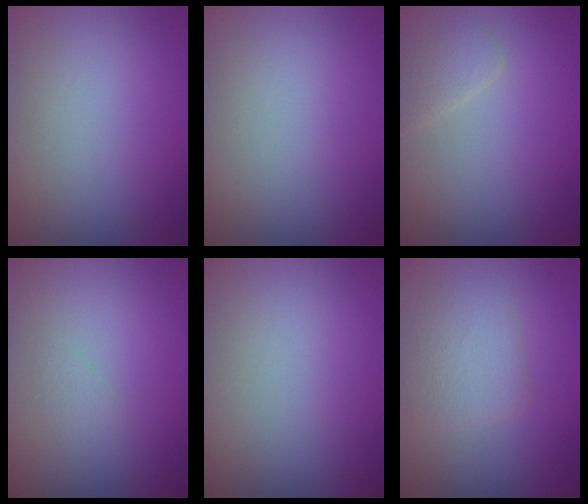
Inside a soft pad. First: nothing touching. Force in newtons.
{"total": 0.0}
{"total": 2.0, "press": 2.0, "slide": 0.1}
{"total": 0.7, "press": 0.7, "slide": 0.1}
{"total": 0.0}
{"total": 2.9, "press": 2.9, "slide": 0.2}